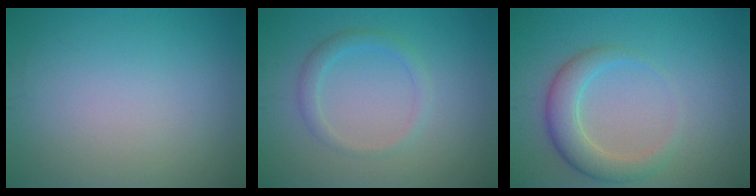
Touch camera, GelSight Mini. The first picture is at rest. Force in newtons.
{"total": 1.9, "press": 1.9, "slide": 0.1}
{"total": 3.9, "press": 3.9, "slide": 0.3}